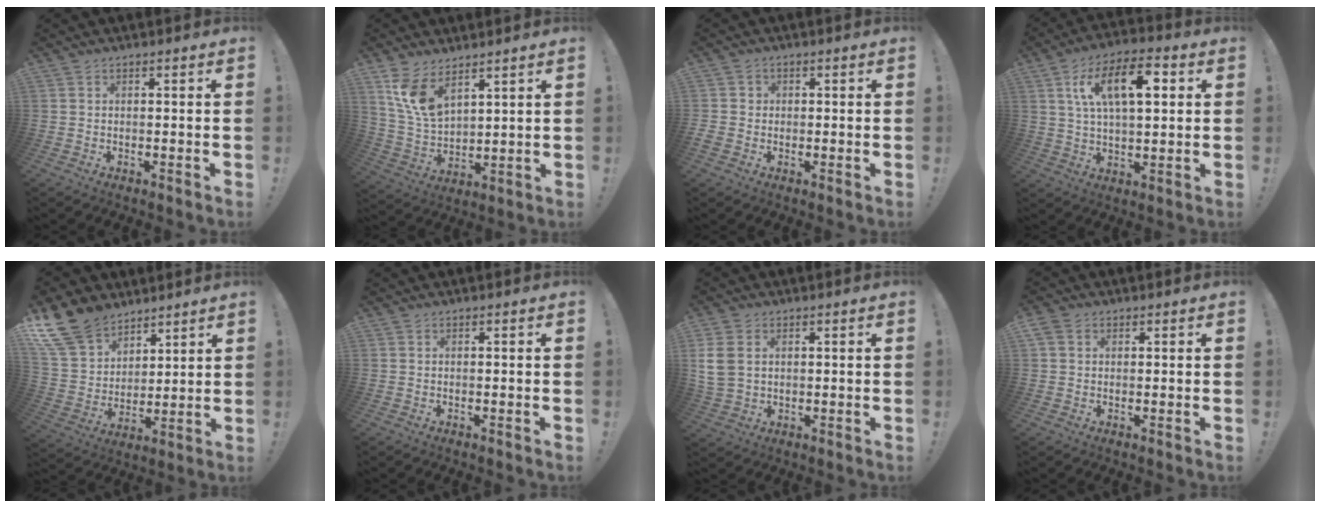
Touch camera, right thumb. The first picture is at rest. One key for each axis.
{"total": 10.7, "fx": 6.9, "fy": 5.4, "fz": 6.1, "tx": -0.124, "ty": -0.035, "tz": 0.135}
{"total": 2.8, "fx": -0.4, "fy": 2.5, "fz": 1.1, "tx": -0.021, "ty": 0.001, "tz": -0.010}
{"total": 14.9, "fx": 4.5, "fy": 7.0, "fz": 12.3, "tx": -0.217, "ty": 0.010, "tz": 0.074}
{"total": 15.8, "fx": 11.4, "fy": 9.6, "fz": 5.3, "tx": -0.113, "ty": -0.073, "tz": 0.223}
{"total": 0.0}
{"total": 6.8, "fx": 2.7, "fy": 4.8, "fz": 3.9, "tx": -0.076, "ty": -0.007, "tz": 0.054}
{"total": 2.7, "fx": 1.2, "fy": 2.0, "fz": 1.4, "tx": -0.029, "ty": 0.003, "tz": 0.024}